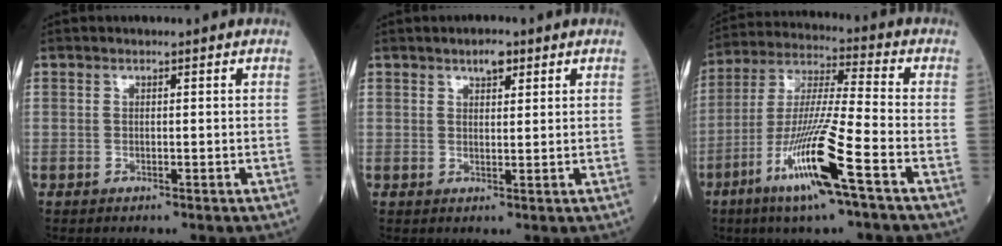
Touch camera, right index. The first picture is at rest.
{"total": 2.5, "force": [1.6, 1.0, 1.7], "torque": [-0.028, 0.002, 0.025]}
{"total": 14.4, "force": [-6.9, -0.3, 12.7], "torque": [-0.257, -0.019, -0.130]}